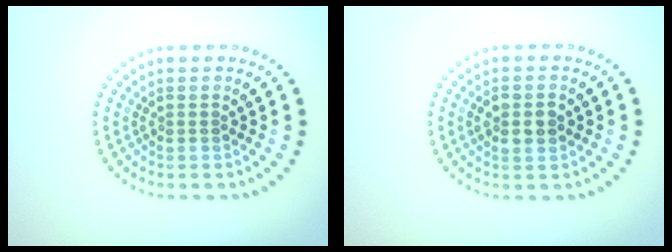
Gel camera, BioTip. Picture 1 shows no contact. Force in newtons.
{"total": 2.0, "press": 1.9, "slide": 0.3}